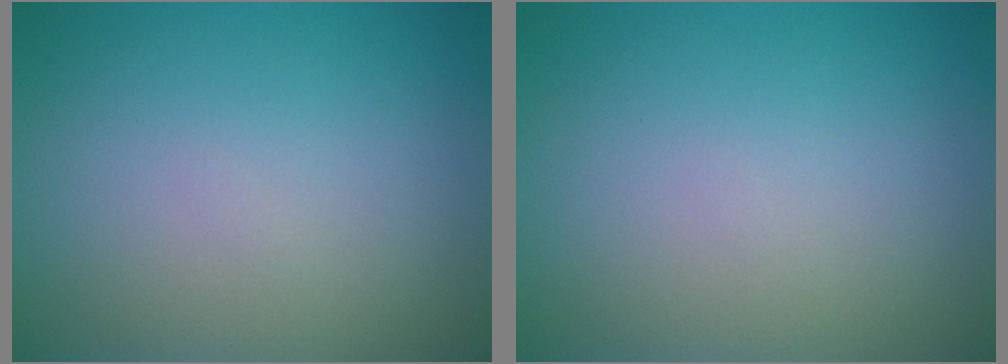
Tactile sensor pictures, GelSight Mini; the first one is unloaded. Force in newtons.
{"total": 0.0}